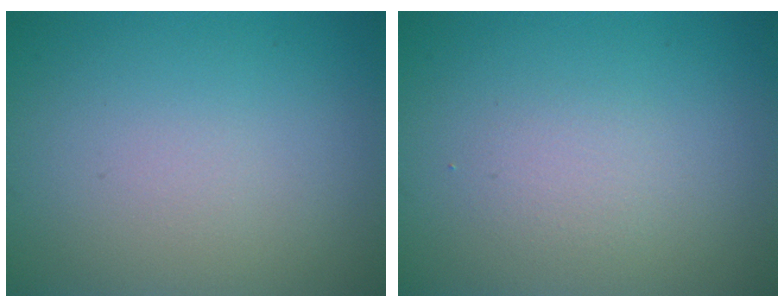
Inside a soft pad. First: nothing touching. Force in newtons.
{"total": 1.3, "press": 1.3, "slide": 0.0}